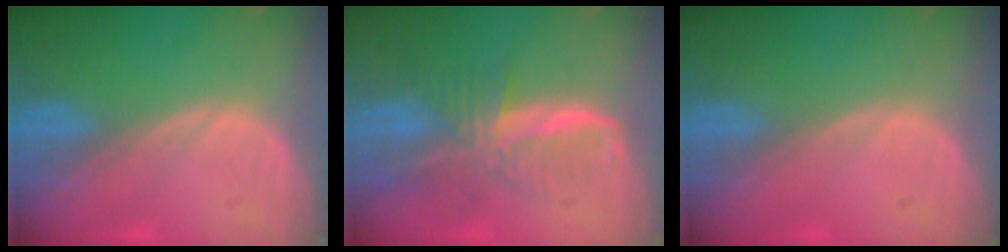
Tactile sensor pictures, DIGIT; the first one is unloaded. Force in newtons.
{"total": 8.1, "press": 6.9, "slide": 4.1}
{"total": 0.0}